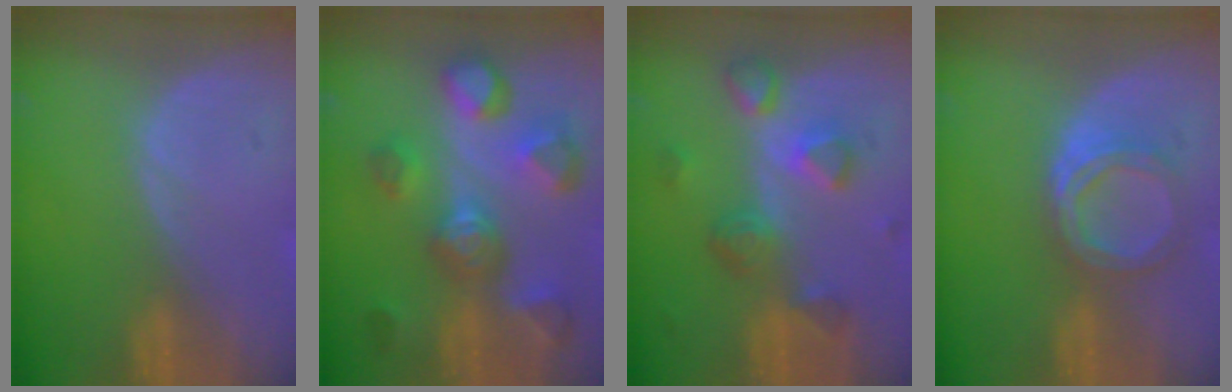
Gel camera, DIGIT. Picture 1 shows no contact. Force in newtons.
{"total": 10.5, "press": 9.8, "slide": 3.8}
{"total": 7.8, "press": 6.9, "slide": 3.7}
{"total": 5.3, "press": 4.9, "slide": 2.0}